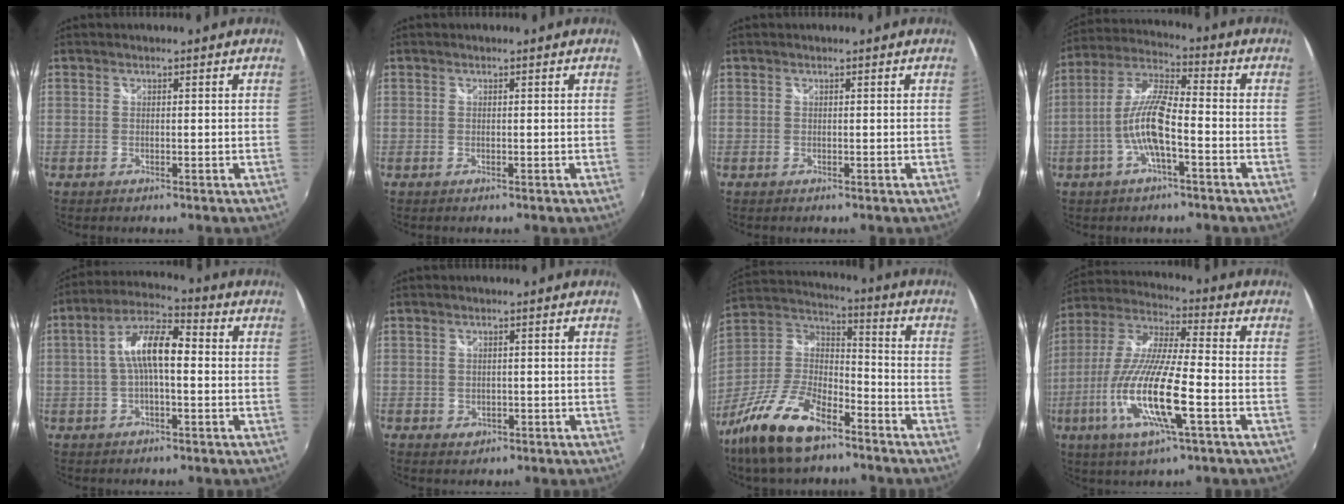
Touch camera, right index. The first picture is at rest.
{"total": 0.0}
{"total": 0.0}
{"total": 10.0, "force": [-3.2, 2.0, 9.2], "torque": [-0.198, 0.006, -0.061]}
{"total": 9.1, "force": [-0.2, 3.2, 8.5], "torque": [-0.169, 0.022, -0.007]}
{"total": 2.1, "force": [-0.7, 1.8, 0.7], "torque": [-0.013, -0.004, -0.008]}
{"total": 19.3, "force": [-12.0, 8.4, 12.6], "torque": [-0.268, -0.015, -0.222]}
{"total": 17.8, "force": [-6.2, 2.8, 16.5], "torque": [-0.334, -0.029, -0.119]}